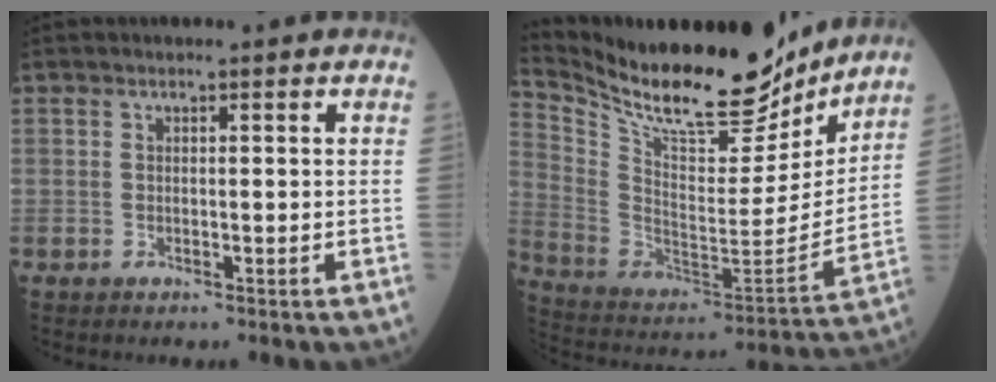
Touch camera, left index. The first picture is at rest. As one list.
[{"total": 23.5, "force": [20.4, 5.2, 10.5], "torque": [-0.200, -0.028, 0.331]}]